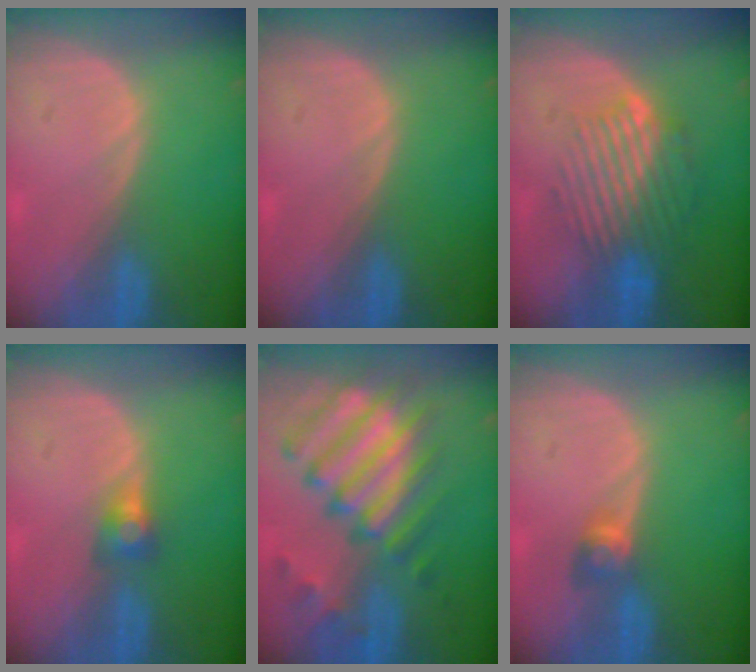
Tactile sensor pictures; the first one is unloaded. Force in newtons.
{"total": 0.0}
{"total": 9.2, "press": 8.0, "slide": 4.7}
{"total": 3.0, "press": 2.5, "slide": 1.6}
{"total": 12.2, "press": 10.5, "slide": 6.3}
{"total": 2.8, "press": 2.5, "slide": 1.3}